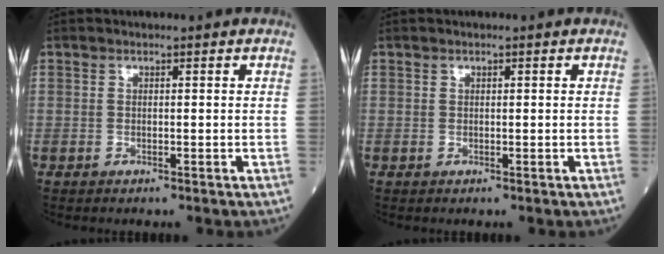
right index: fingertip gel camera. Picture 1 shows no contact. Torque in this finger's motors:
{"motor_torque": [-0.14, -0.02, -0.04, -0.01]}